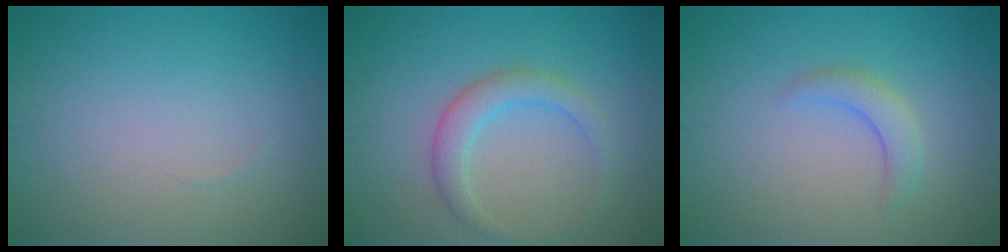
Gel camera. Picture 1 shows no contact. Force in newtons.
{"total": 2.8, "press": 2.8, "slide": 0.2}
{"total": 2.1, "press": 2.1, "slide": 0.3}